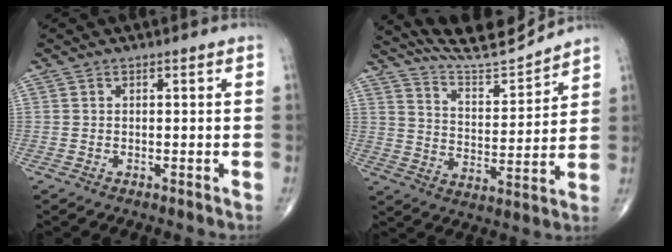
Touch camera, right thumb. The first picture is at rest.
{"total": 12.1, "force": [11.8, 0.5, 2.7], "torque": [-0.033, -0.071, 0.209]}